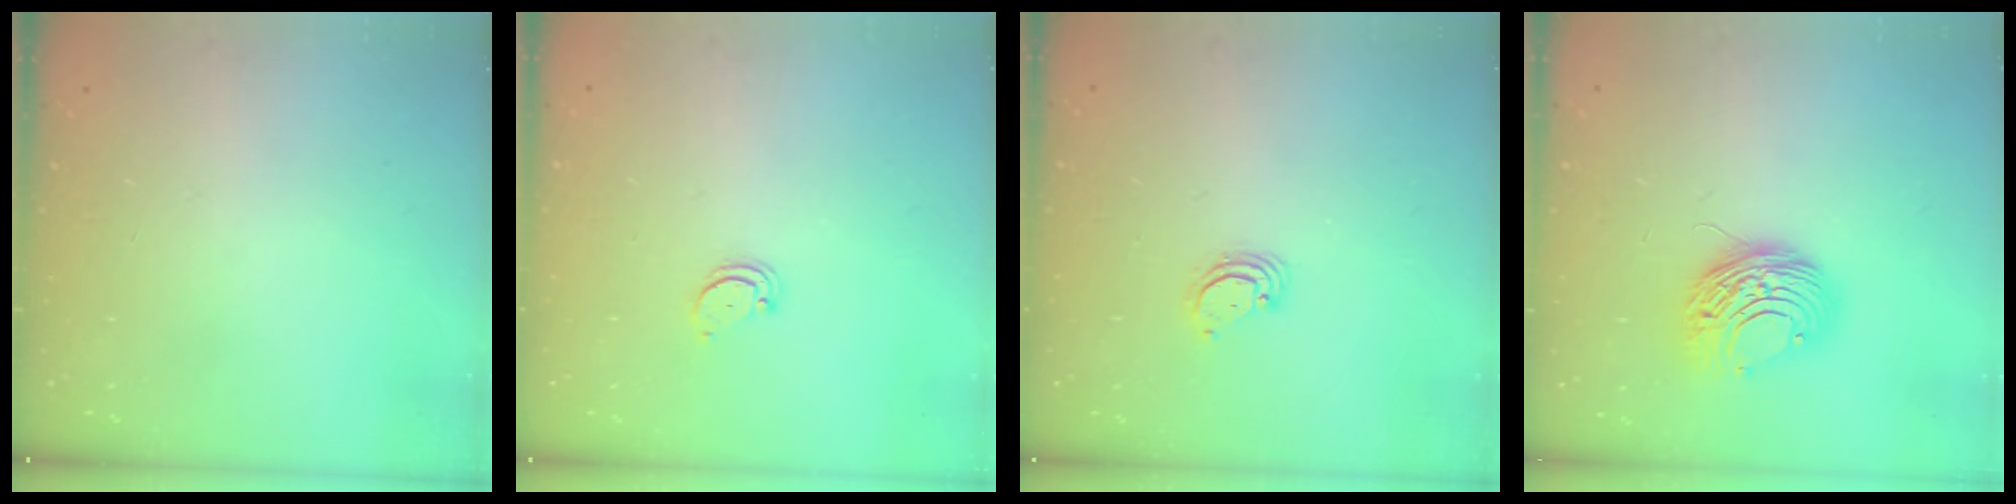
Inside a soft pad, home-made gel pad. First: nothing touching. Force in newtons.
{"total": 2.5, "press": 2.5, "slide": 0.3}
{"total": 2.9, "press": 2.9, "slide": 0.3}
{"total": 10.0, "press": 10.0, "slide": 0.9}